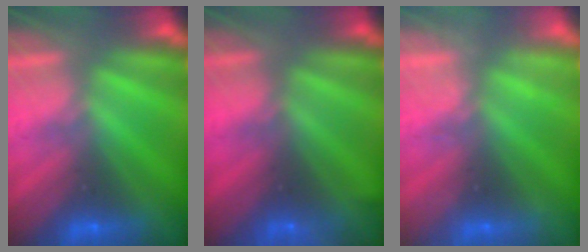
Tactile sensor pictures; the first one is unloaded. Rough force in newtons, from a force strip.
{"total": 2.4}
{"total": 2.2}